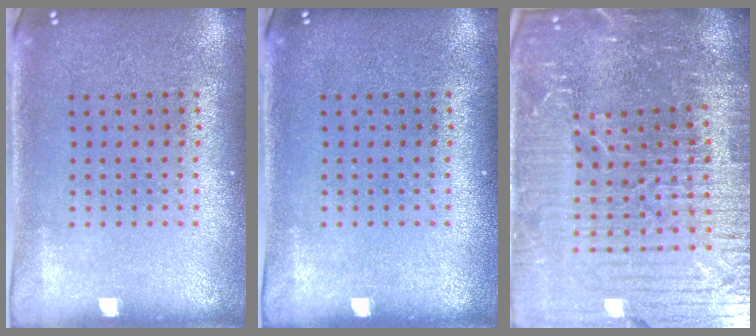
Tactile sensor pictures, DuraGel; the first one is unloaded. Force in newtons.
{"total": 0.0}
{"total": 6.8, "press": 6.0, "slide": 3.3}